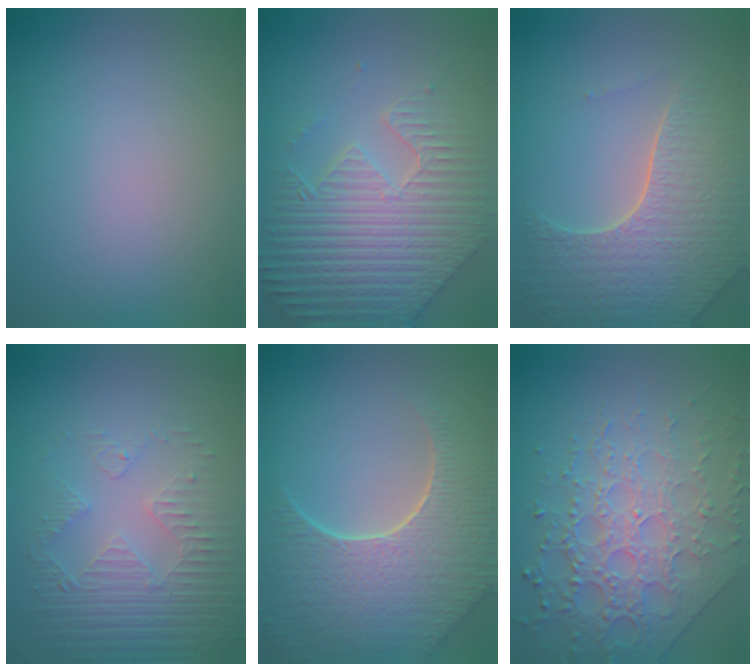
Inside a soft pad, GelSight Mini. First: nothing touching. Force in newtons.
{"total": 9.3, "press": 6.4, "slide": 6.7}
{"total": 7.4, "press": 5.5, "slide": 5.0}
{"total": 4.2, "press": 3.2, "slide": 2.6}
{"total": 8.7, "press": 6.0, "slide": 6.3}
{"total": 7.0, "press": 5.5, "slide": 4.3}